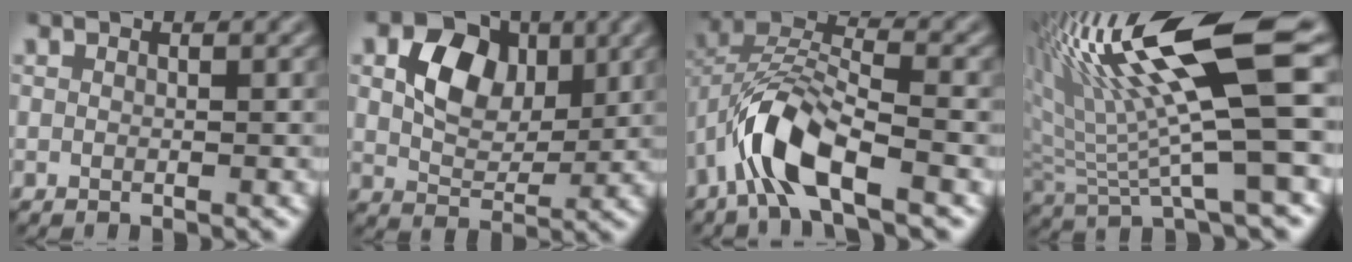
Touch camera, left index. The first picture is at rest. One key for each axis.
{"total": 6.0, "fx": 1.5, "fy": 4.3, "fz": 3.8, "tx": -0.074, "ty": -0.001, "tz": 0.020}
{"total": 7.1, "fx": -3.9, "fy": 2.5, "fz": 5.4, "tx": -0.110, "ty": 0.008, "tz": -0.080}
{"total": 12.4, "fx": 4.4, "fy": 2.5, "fz": 11.3, "tx": -0.192, "ty": 0.006, "tz": 0.081}